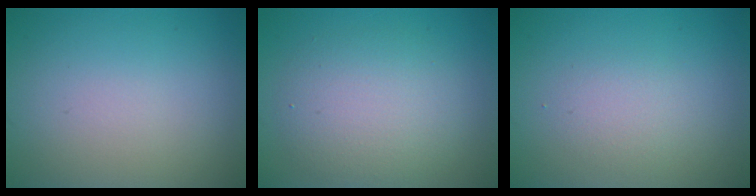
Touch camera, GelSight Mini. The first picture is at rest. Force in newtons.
{"total": 4.7, "press": 4.7, "slide": 0.2}
{"total": 1.6, "press": 1.6, "slide": 0.2}